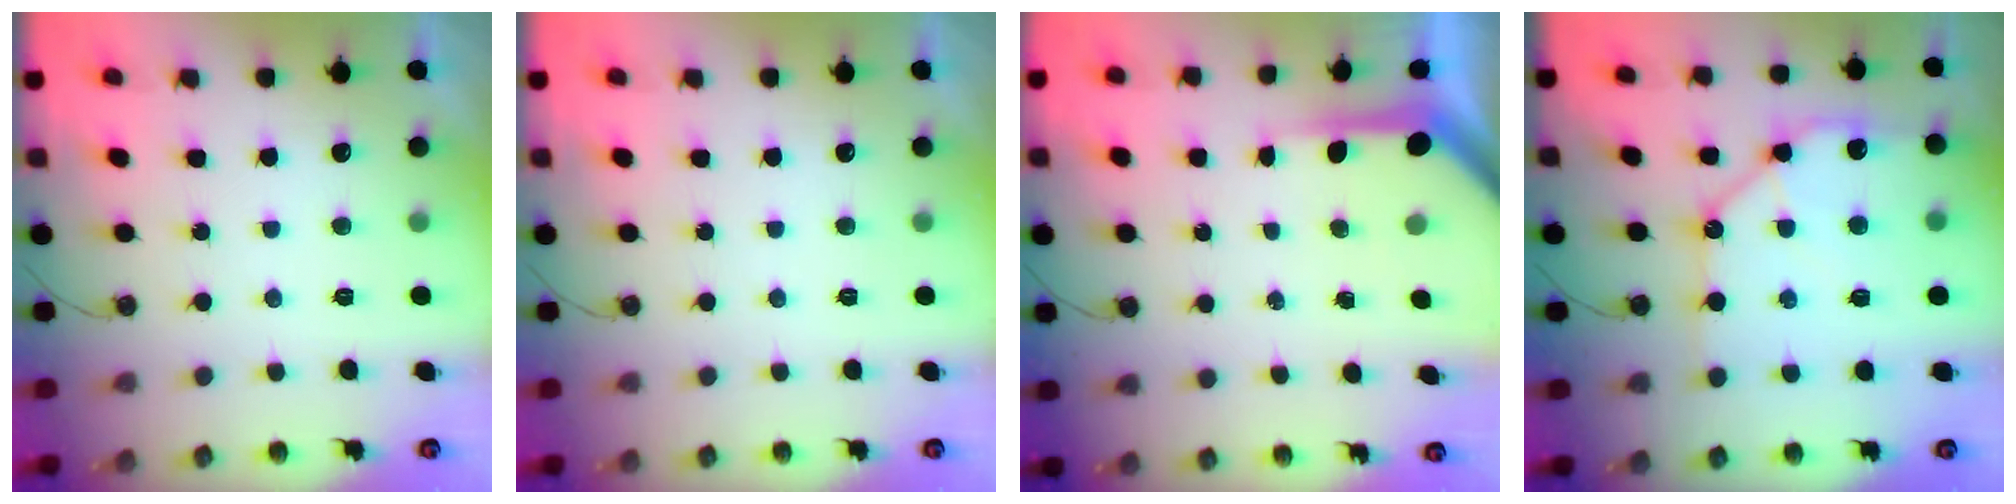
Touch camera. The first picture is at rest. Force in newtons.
{"total": 0.0}
{"total": 5.9, "press": 5.8, "slide": 0.6}
{"total": 12.0, "press": 11.9, "slide": 1.4}